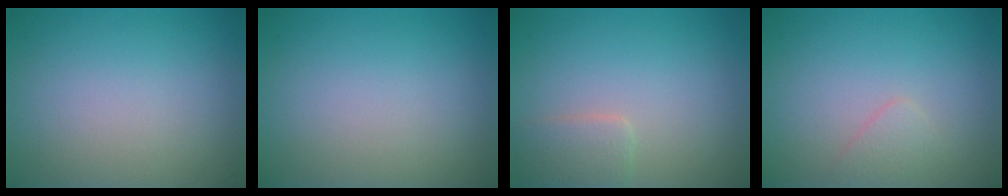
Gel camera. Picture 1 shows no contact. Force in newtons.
{"total": 0.0}
{"total": 2.1, "press": 2.1, "slide": 0.1}
{"total": 1.2, "press": 1.2, "slide": 0.1}